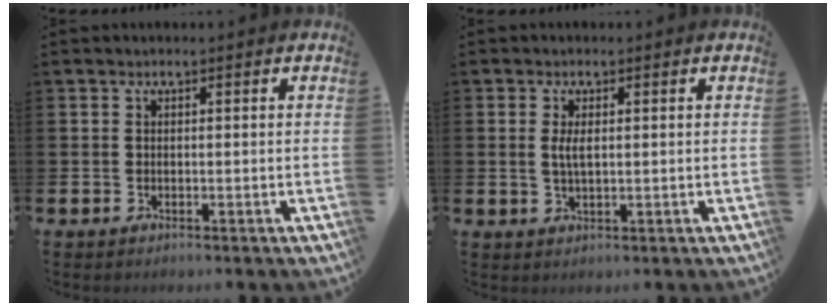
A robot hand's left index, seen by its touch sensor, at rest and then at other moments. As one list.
[{"total": 2.4, "force": [0.6, 0.9, 2.2], "torque": [-0.039, 0.002, 0.007]}]